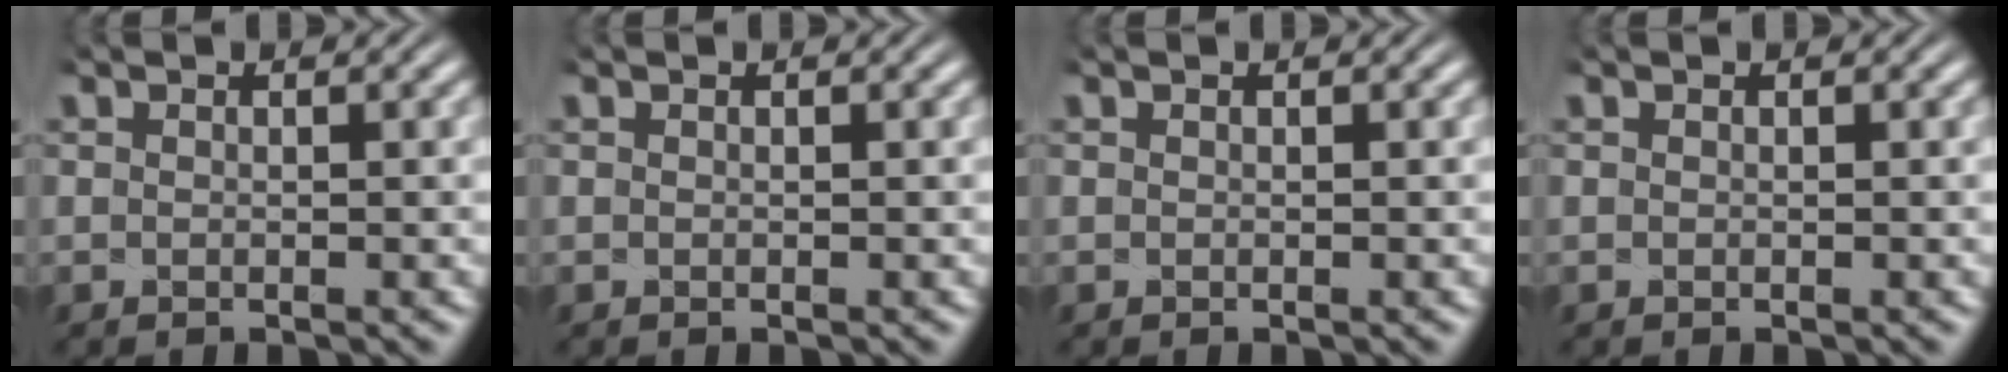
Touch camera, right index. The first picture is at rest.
{"total": 0.0}
{"total": 0.0}
{"total": 0.0}